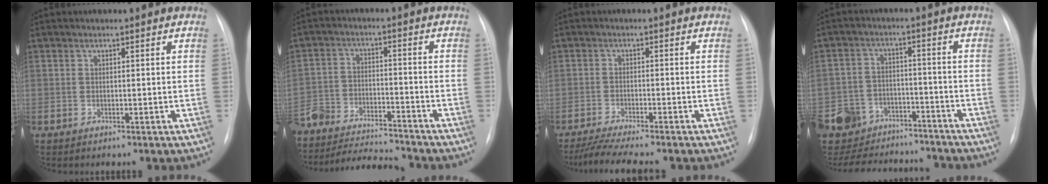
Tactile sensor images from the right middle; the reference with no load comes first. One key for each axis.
{"total": 18.6, "fx": -17.4, "fy": 2.3, "fz": 6.1, "tx": -0.143, "ty": -0.017, "tz": -0.277}
{"total": 8.4, "fx": -7.2, "fy": 0.1, "fz": 4.2, "tx": -0.065, "ty": -0.017, "tz": -0.115}
{"total": 18.8, "fx": -15.3, "fy": 9.9, "fz": 4.7, "tx": -0.137, "ty": 0.025, "tz": -0.212}